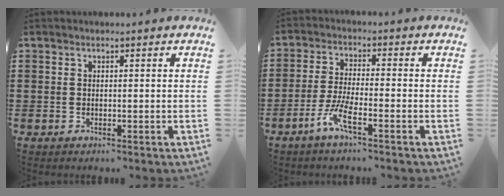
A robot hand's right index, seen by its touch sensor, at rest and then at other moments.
{"total": 5.3, "force": [-3.2, 0.7, 4.3], "torque": [-0.104, -0.014, -0.065]}